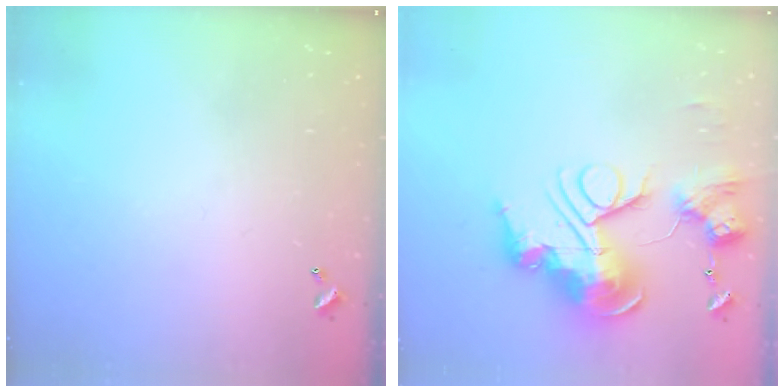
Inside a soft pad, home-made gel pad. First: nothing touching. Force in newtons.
{"total": 0.7, "press": 0.7, "slide": 0.0}